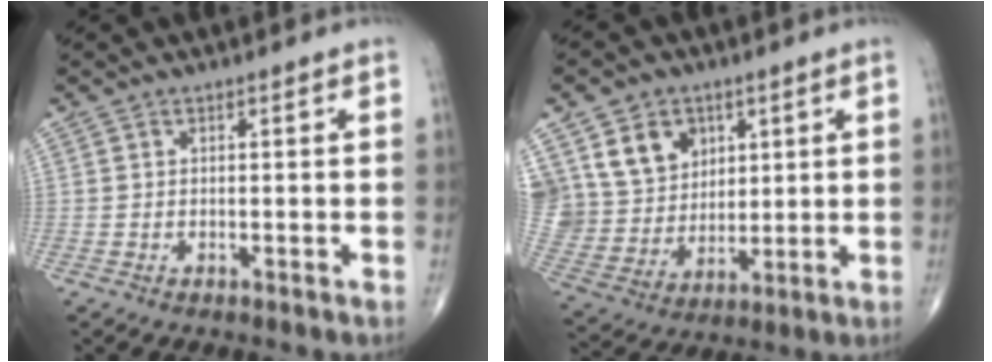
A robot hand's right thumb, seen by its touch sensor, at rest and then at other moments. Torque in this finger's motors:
{"motor_torque": [-0.08, 0.33, 0.56, 0.55, 0.06]}